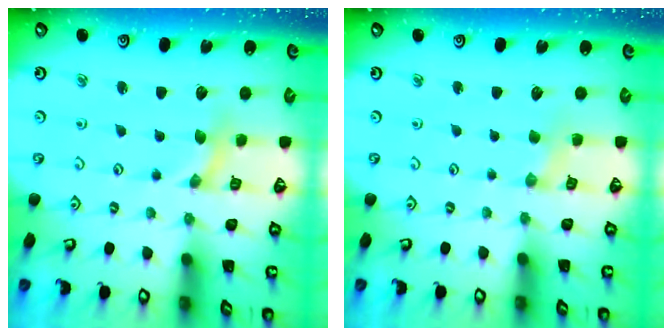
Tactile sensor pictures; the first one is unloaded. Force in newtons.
{"total": 1.3, "press": 1.2, "slide": 0.2}